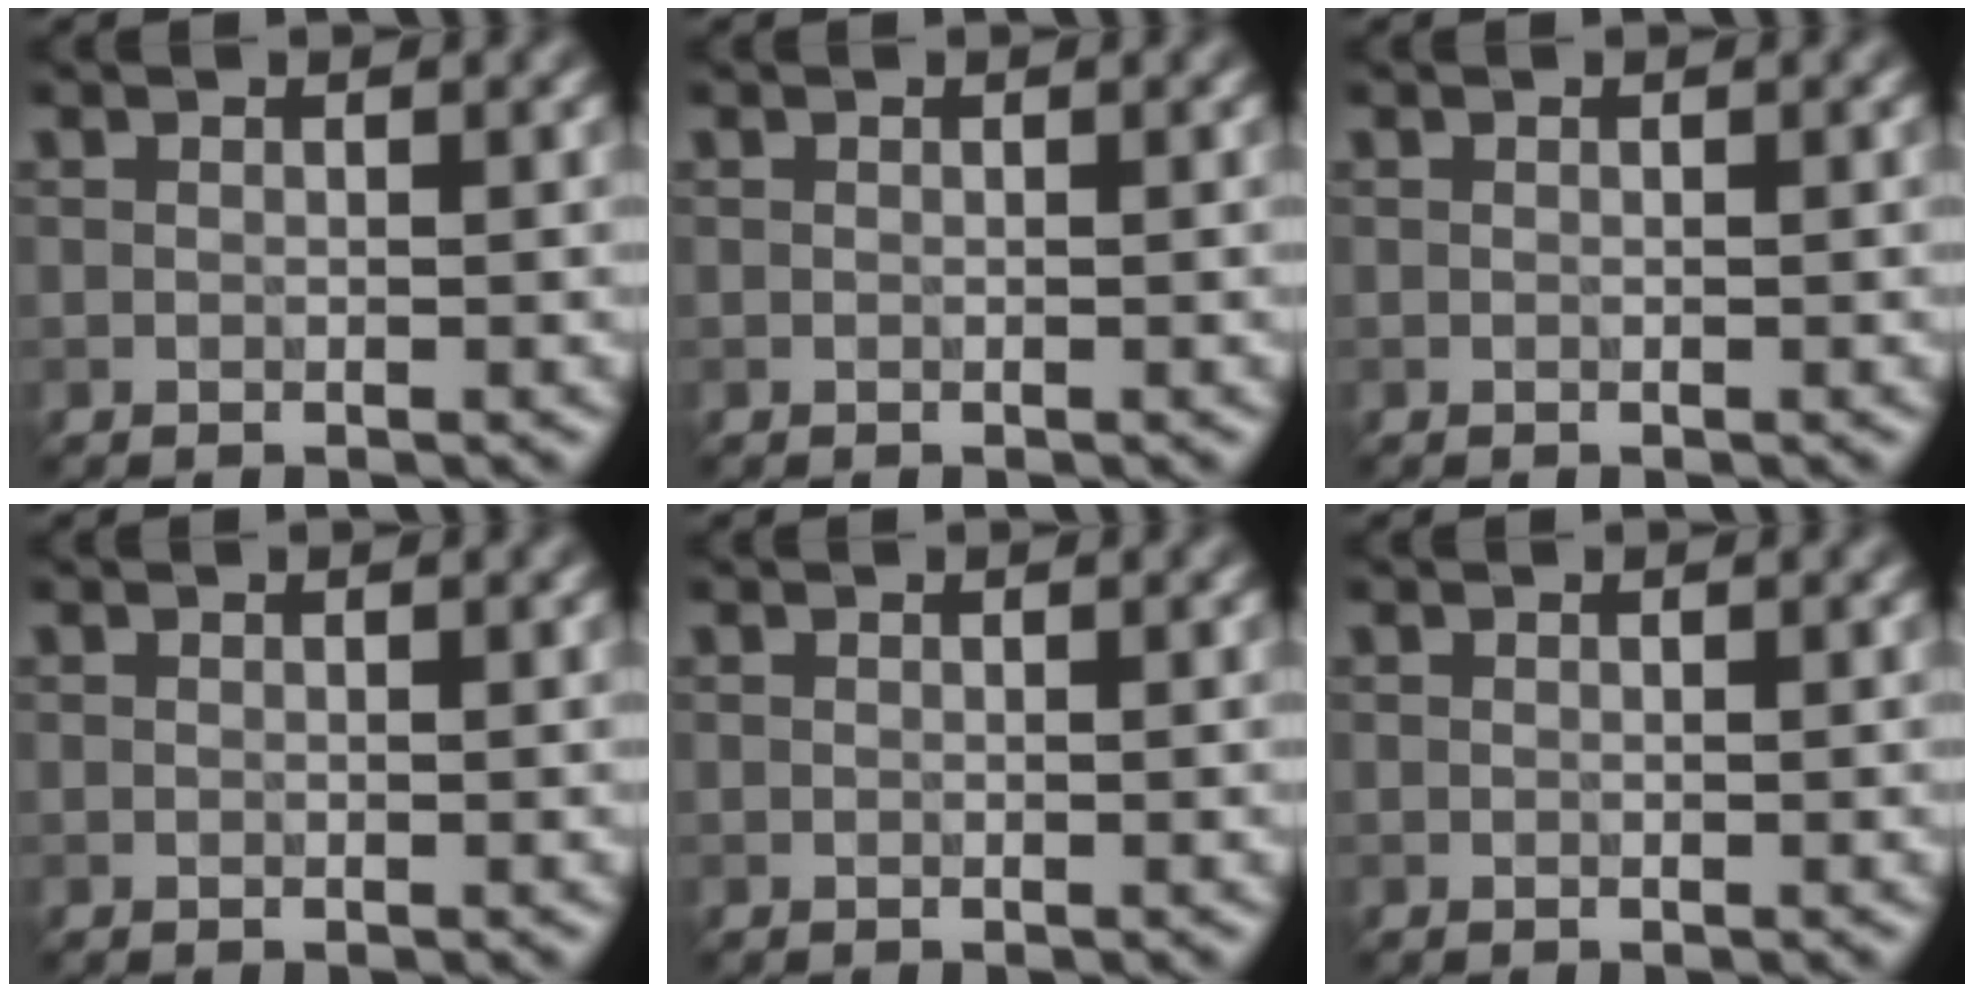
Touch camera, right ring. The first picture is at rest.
{"total": 0.0}
{"total": 0.0}
{"total": 0.0}
{"total": 0.0}
{"total": 0.0}